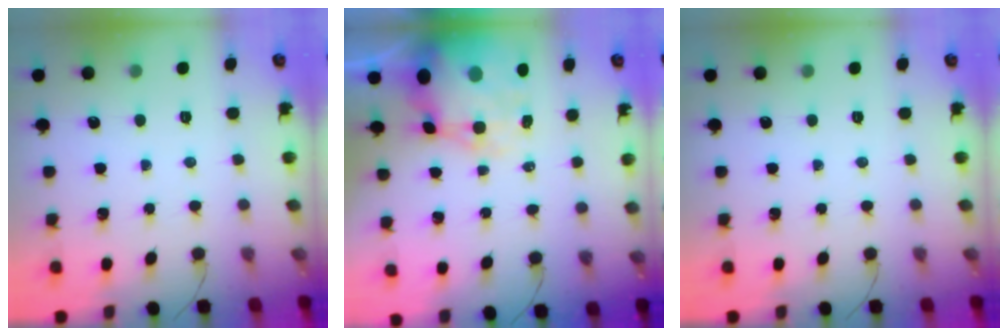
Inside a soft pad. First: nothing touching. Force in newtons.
{"total": 12.0, "press": 11.6, "slide": 3.0}
{"total": 0.0}